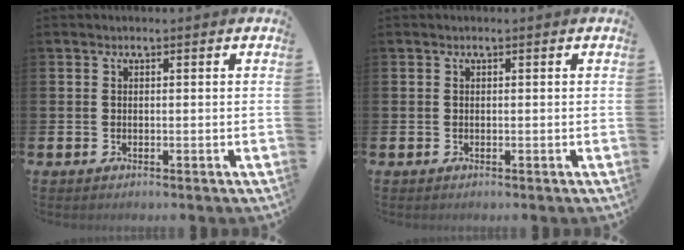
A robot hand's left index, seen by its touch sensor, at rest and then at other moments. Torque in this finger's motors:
{"motor_torque": [0.00, 0.00, 0.00, 0.00]}